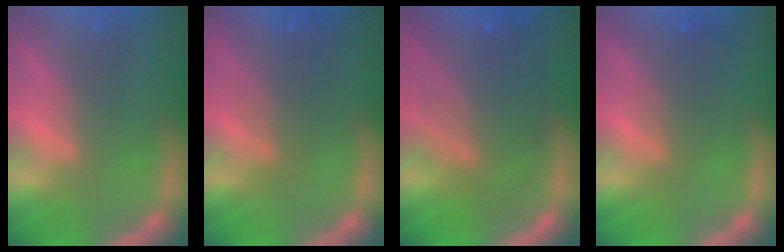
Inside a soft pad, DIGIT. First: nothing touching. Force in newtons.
{"total": 3.5}
{"total": 8.6}
{"total": 2.4}